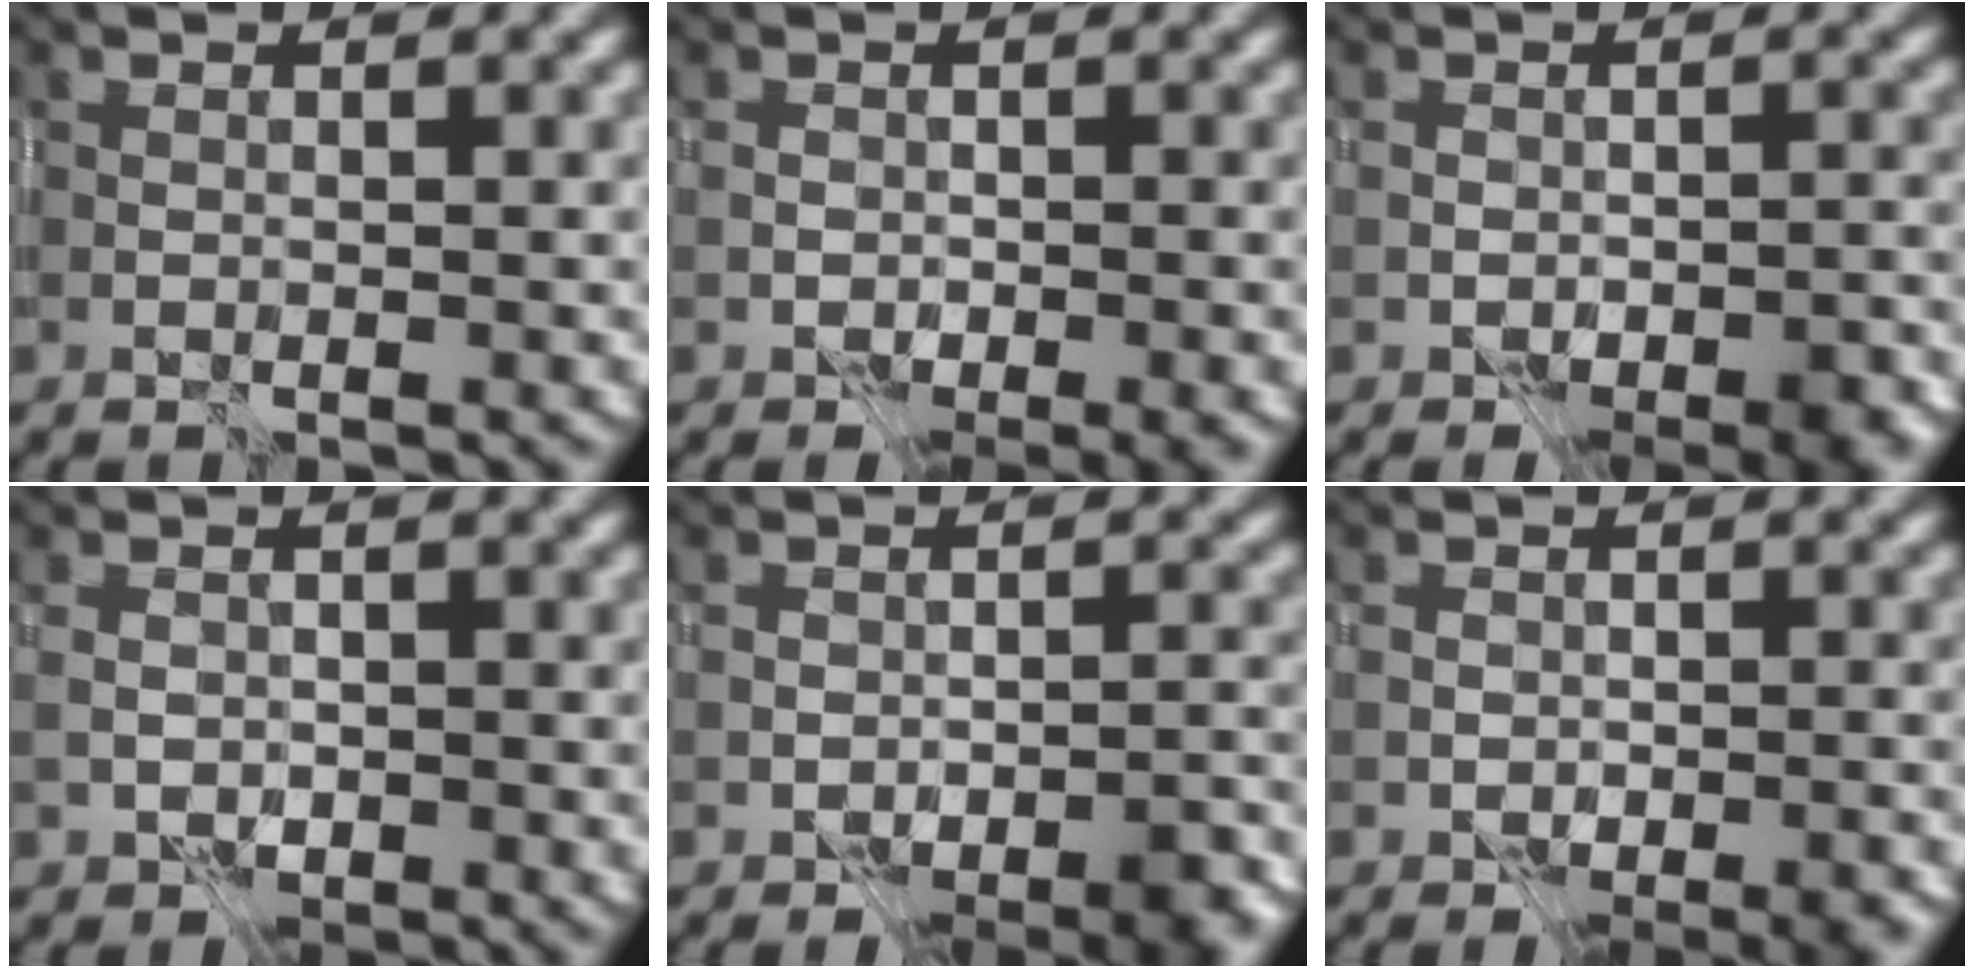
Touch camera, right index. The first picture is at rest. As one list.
[{"total": 2.1, "force": [-1.1, 1.1, 1.4], "torque": [-0.025, -0.010, -0.012]}, {"total": 4.2, "force": [-2.6, 2.0, 2.6], "torque": [-0.033, -0.006, -0.032]}, {"total": 1.2, "force": [-0.3, 0.9, 0.7], "torque": [-0.019, -0.003, 0.000]}, {"total": 4.1, "force": [-2.8, 1.6, 2.5], "torque": [-0.033, -0.002, -0.037]}, {"total": 2.9, "force": [-1.9, 1.4, 1.7], "torque": [-0.020, -0.007, -0.021]}]